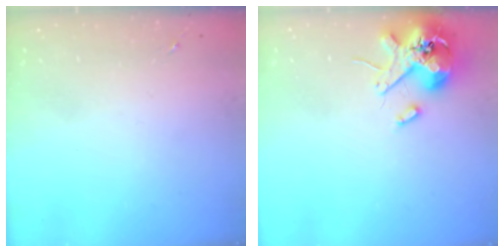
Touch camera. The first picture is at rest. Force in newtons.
{"total": 12.7, "press": 12.6, "slide": 1.9}